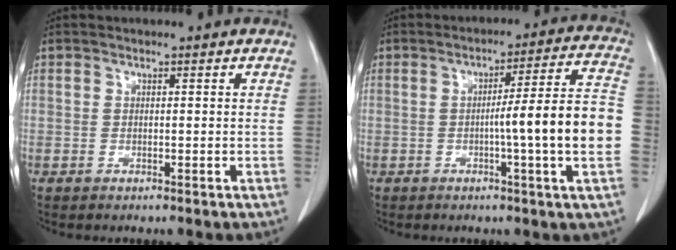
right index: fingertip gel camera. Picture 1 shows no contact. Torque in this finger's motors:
{"motor_torque": [0.41, -0.15, 0.27, 0.09]}